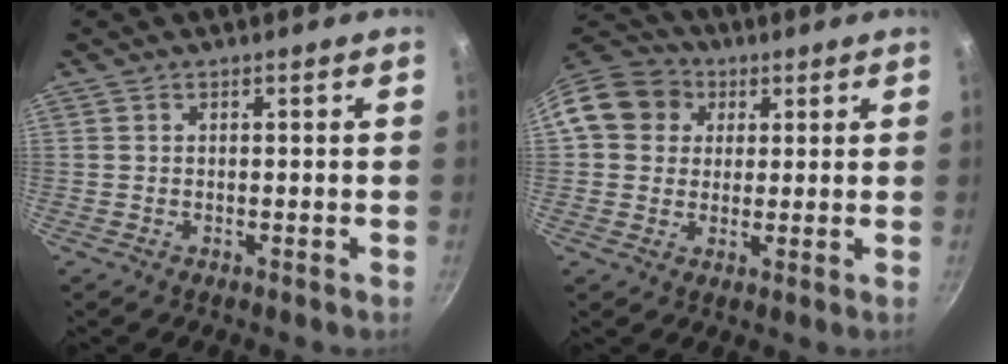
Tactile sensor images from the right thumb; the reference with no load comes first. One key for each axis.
{"total": 12.8, "fx": 3.4, "fy": 11.1, "fz": 5.3, "tx": -0.089, "ty": 0.028, "tz": 0.045}